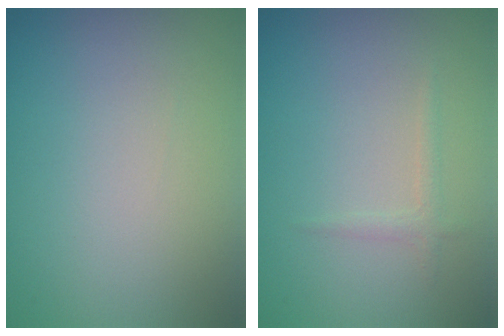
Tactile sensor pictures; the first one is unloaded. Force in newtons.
{"total": 0.9, "press": 0.9, "slide": 0.0}